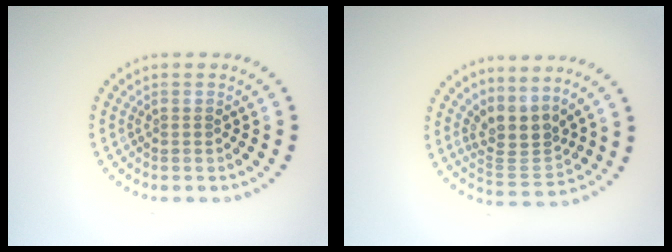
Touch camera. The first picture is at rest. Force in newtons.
{"total": 3.5, "press": 2.6, "slide": 2.3}